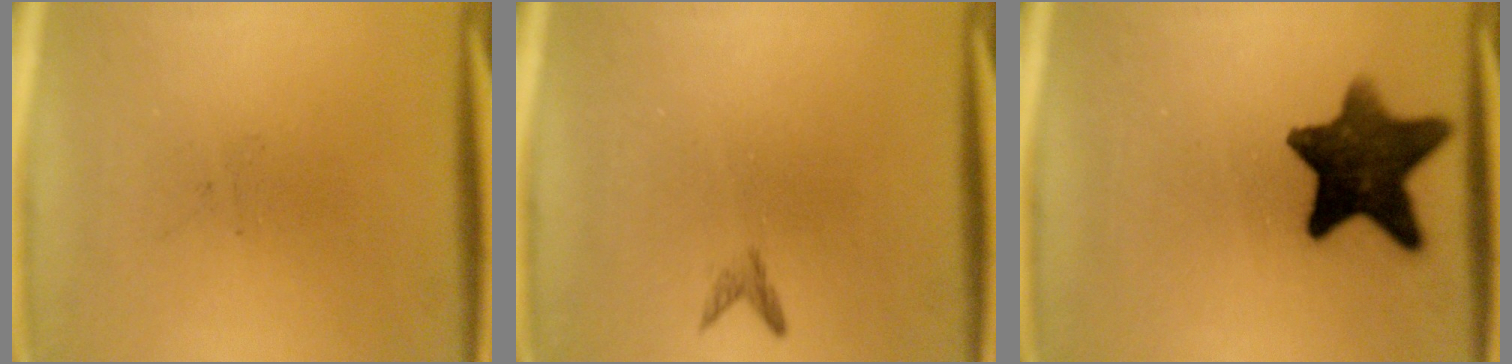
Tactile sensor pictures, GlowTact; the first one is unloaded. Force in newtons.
{"total": 0.8}
{"total": 12.4}